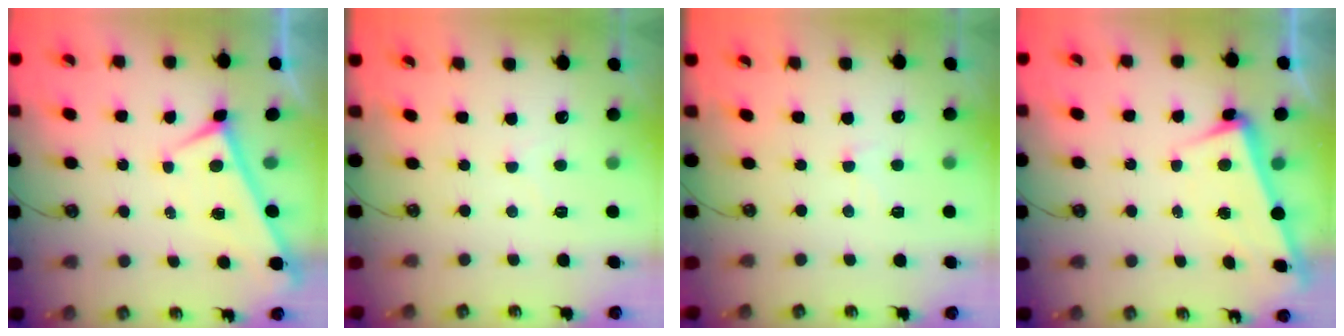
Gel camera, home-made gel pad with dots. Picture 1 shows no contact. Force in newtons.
{"total": 0.8, "press": 0.8, "slide": 0.2}
{"total": 0.8, "press": 0.4, "slide": 0.7}
{"total": 3.2, "press": 3.1, "slide": 1.1}